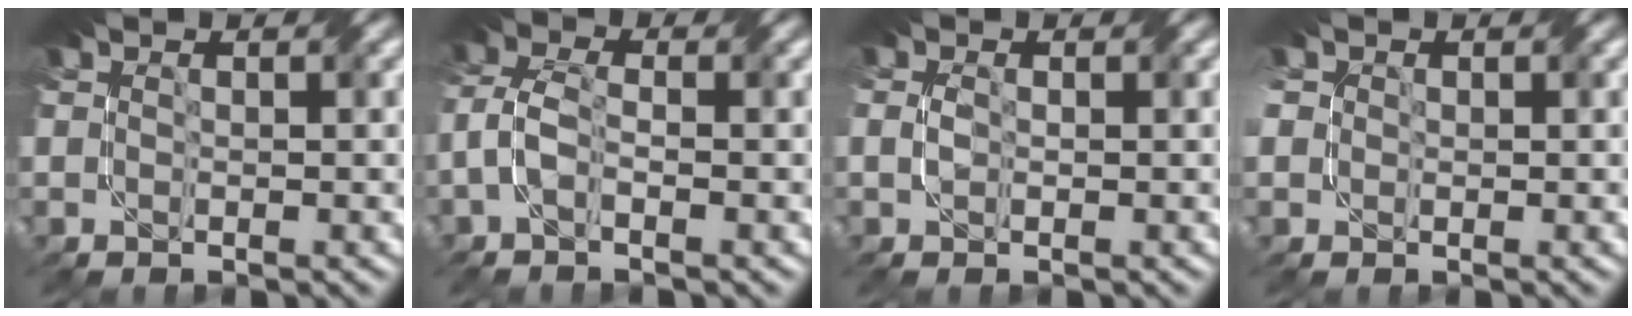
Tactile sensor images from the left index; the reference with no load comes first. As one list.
[{"total": 2.7, "force": [-1.3, 1.3, 2.0], "torque": [-0.049, 0.008, -0.036]}, {"total": 1.1, "force": [-0.4, 0.6, 0.8], "torque": [-0.020, 0.001, -0.010]}, {"total": 1.7, "force": [0.3, 1.6, 0.5], "torque": [-0.016, 0.003, 0.001]}]